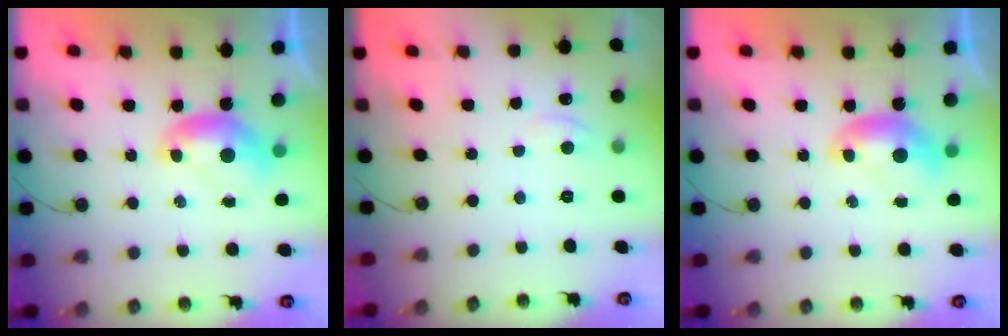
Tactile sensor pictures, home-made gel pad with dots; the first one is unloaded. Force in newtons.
{"total": 2.1, "press": 2.1, "slide": 0.4}
{"total": 0.0}